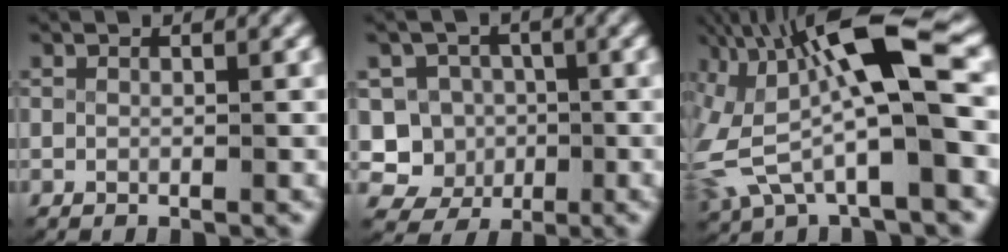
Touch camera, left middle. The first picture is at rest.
{"total": 11.2, "force": [-1.8, 10.6, 3.1], "torque": [-0.090, -0.048, -0.028]}
{"total": 10.7, "force": [1.0, 5.5, 9.1], "torque": [-0.184, -0.001, 0.021]}